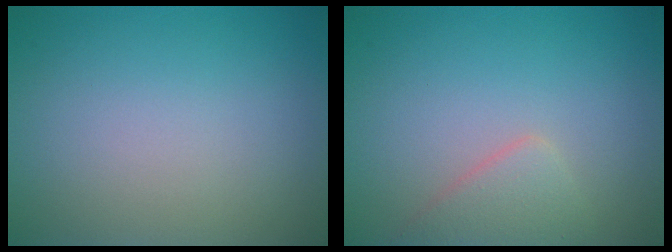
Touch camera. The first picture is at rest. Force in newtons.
{"total": 2.3, "press": 2.3, "slide": 0.1}